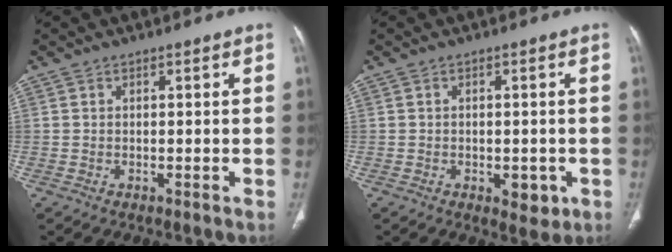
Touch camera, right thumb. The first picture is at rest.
{"total": 4.1, "force": [-1.3, 2.4, 3.1], "torque": [-0.023, -0.001, -0.009]}